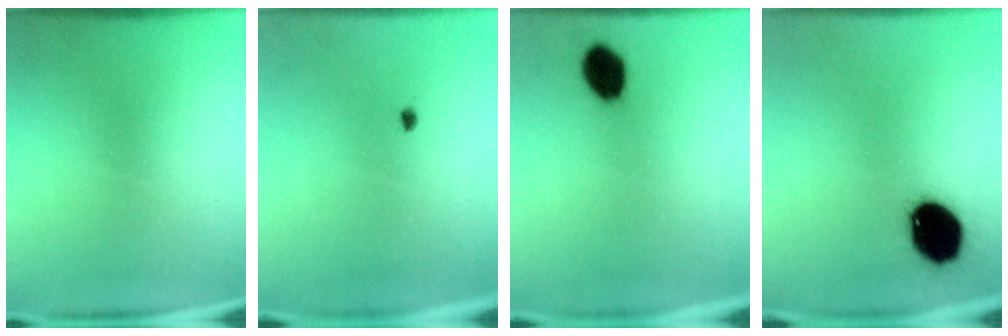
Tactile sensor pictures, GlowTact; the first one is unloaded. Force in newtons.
{"total": 0.7}
{"total": 6.7}
{"total": 15.6}